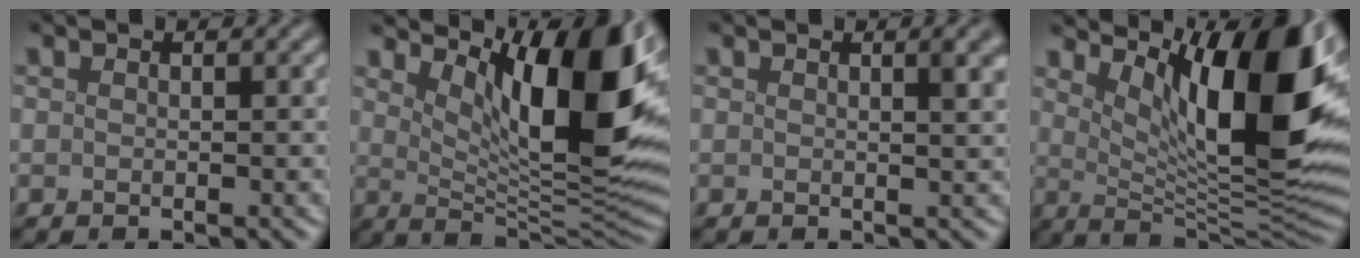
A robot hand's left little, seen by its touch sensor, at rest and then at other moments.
{"total": 12.7, "force": [5.3, 4.0, 10.8], "torque": [-0.147, -0.009, 0.089]}
{"total": 1.8, "force": [0.7, 0.5, 1.6], "torque": [-0.012, 0.004, 0.006]}
{"total": 13.9, "force": [5.2, 4.1, 12.2], "torque": [-0.155, -0.008, 0.085]}